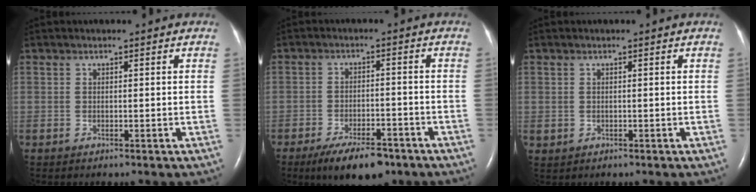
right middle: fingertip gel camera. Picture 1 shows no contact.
{"total": 8.8, "force": [-6.3, 3.3, 5.2], "torque": [-0.086, -0.006, -0.100]}
{"total": 0.7, "force": [0.0, 0.7, 0.2], "torque": [-0.004, 0.001, 0.005]}